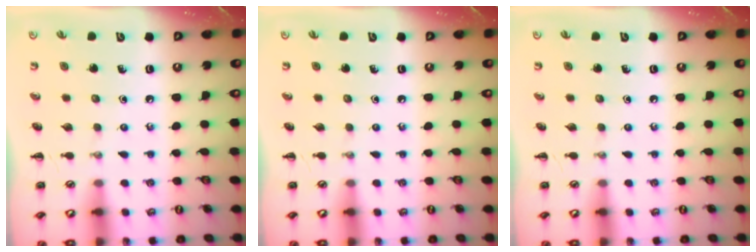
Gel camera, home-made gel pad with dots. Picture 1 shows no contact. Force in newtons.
{"total": 0.0}
{"total": 0.0}